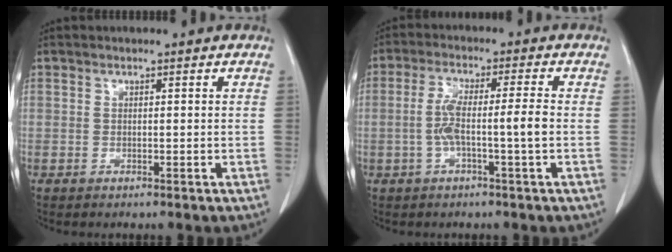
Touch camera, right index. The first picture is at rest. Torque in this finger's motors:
{"motor_torque": [1.07, -0.30, 0.49, 0.13]}